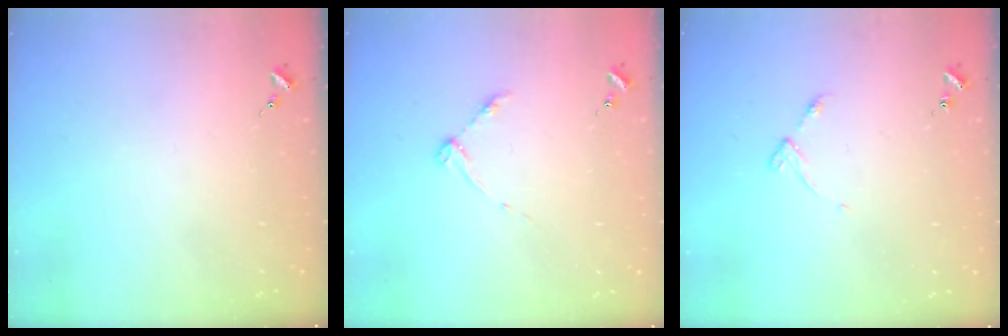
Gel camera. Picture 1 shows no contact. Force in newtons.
{"total": 3.3, "press": 3.3, "slide": 0.5}
{"total": 4.9, "press": 4.9, "slide": 0.6}